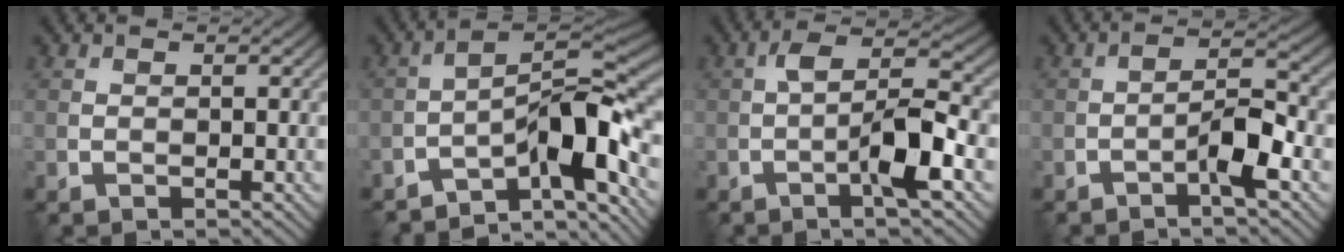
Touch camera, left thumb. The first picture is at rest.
{"total": 10.8, "force": [-7.1, 2.8, 7.7], "torque": [-0.104, 0.009, -0.129]}
{"total": 7.1, "force": [-2.3, 1.8, 6.4], "torque": [-0.114, 0.020, -0.051]}
{"total": 4.6, "force": [-2.4, 1.1, 3.8], "torque": [-0.066, 0.016, -0.050]}